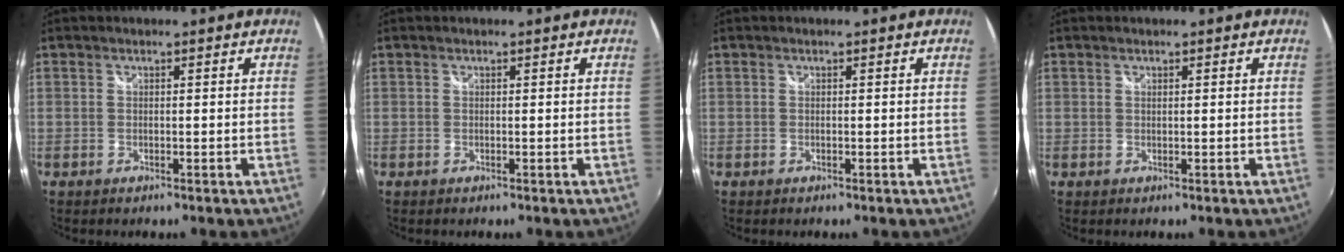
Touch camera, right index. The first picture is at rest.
{"total": 0.0}
{"total": 0.0}
{"total": 0.6, "force": [0.2, 0.6, 0.0], "torque": [0.003, 0.001, 0.002]}